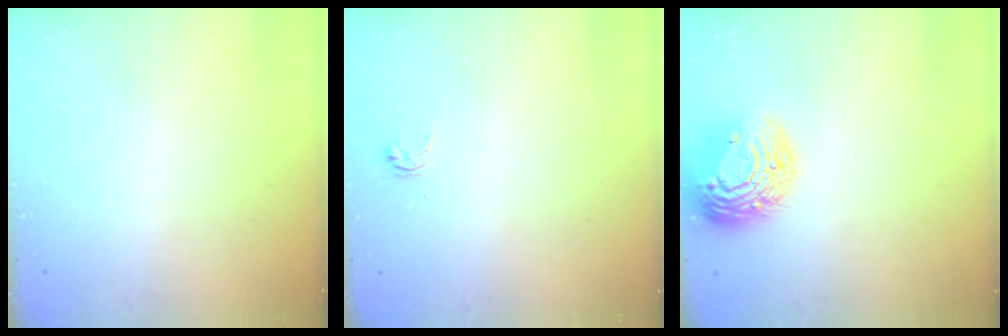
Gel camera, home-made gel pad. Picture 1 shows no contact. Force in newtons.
{"total": 2.9, "press": 2.9, "slide": 0.4}
{"total": 16.4, "press": 16.3, "slide": 1.4}